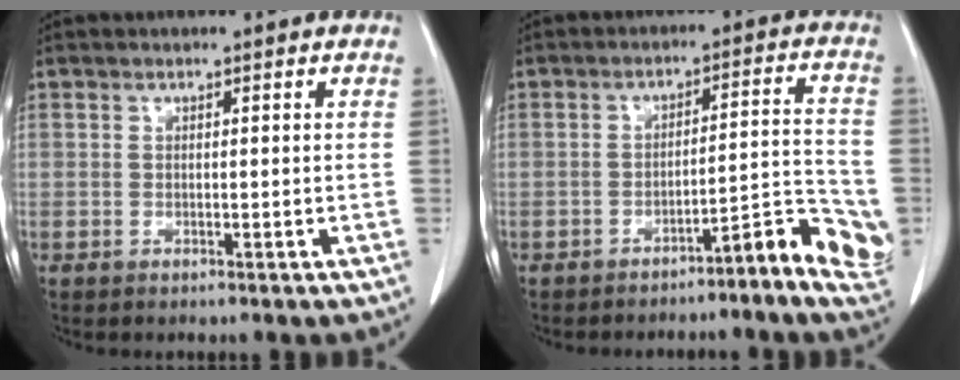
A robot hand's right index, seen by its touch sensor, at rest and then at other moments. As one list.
[{"total": 7.9, "force": [-4.2, 0.8, 6.7], "torque": [-0.065, 0.016, -0.058]}]